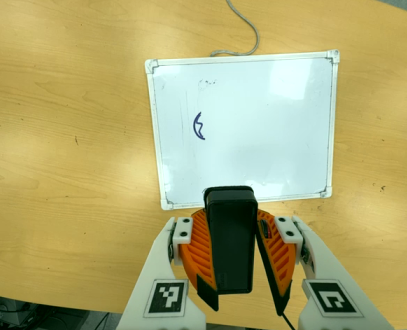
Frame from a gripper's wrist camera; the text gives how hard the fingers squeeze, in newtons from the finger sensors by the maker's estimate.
{"total": 10.0, "left": 9.7, "right": 10.4}